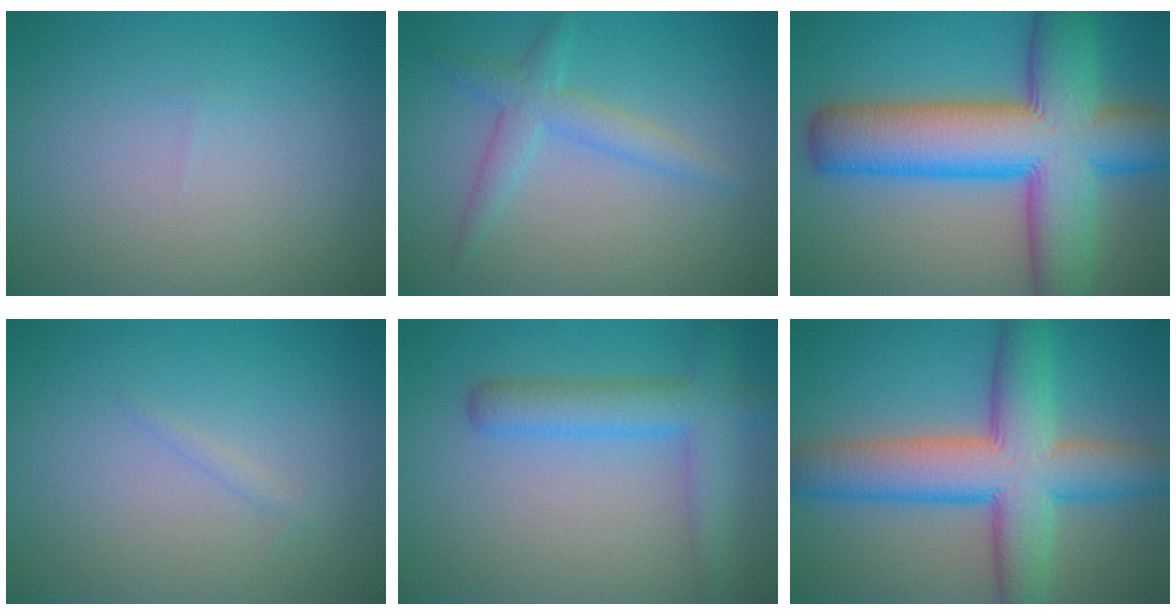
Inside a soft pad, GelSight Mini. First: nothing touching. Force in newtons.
{"total": 2.7, "press": 2.7, "slide": 0.0}
{"total": 14.5, "press": 14.5, "slide": 0.4}
{"total": 0.6, "press": 0.6, "slide": 0.1}
{"total": 4.2, "press": 4.2, "slide": 0.2}
{"total": 9.7, "press": 9.7, "slide": 0.2}